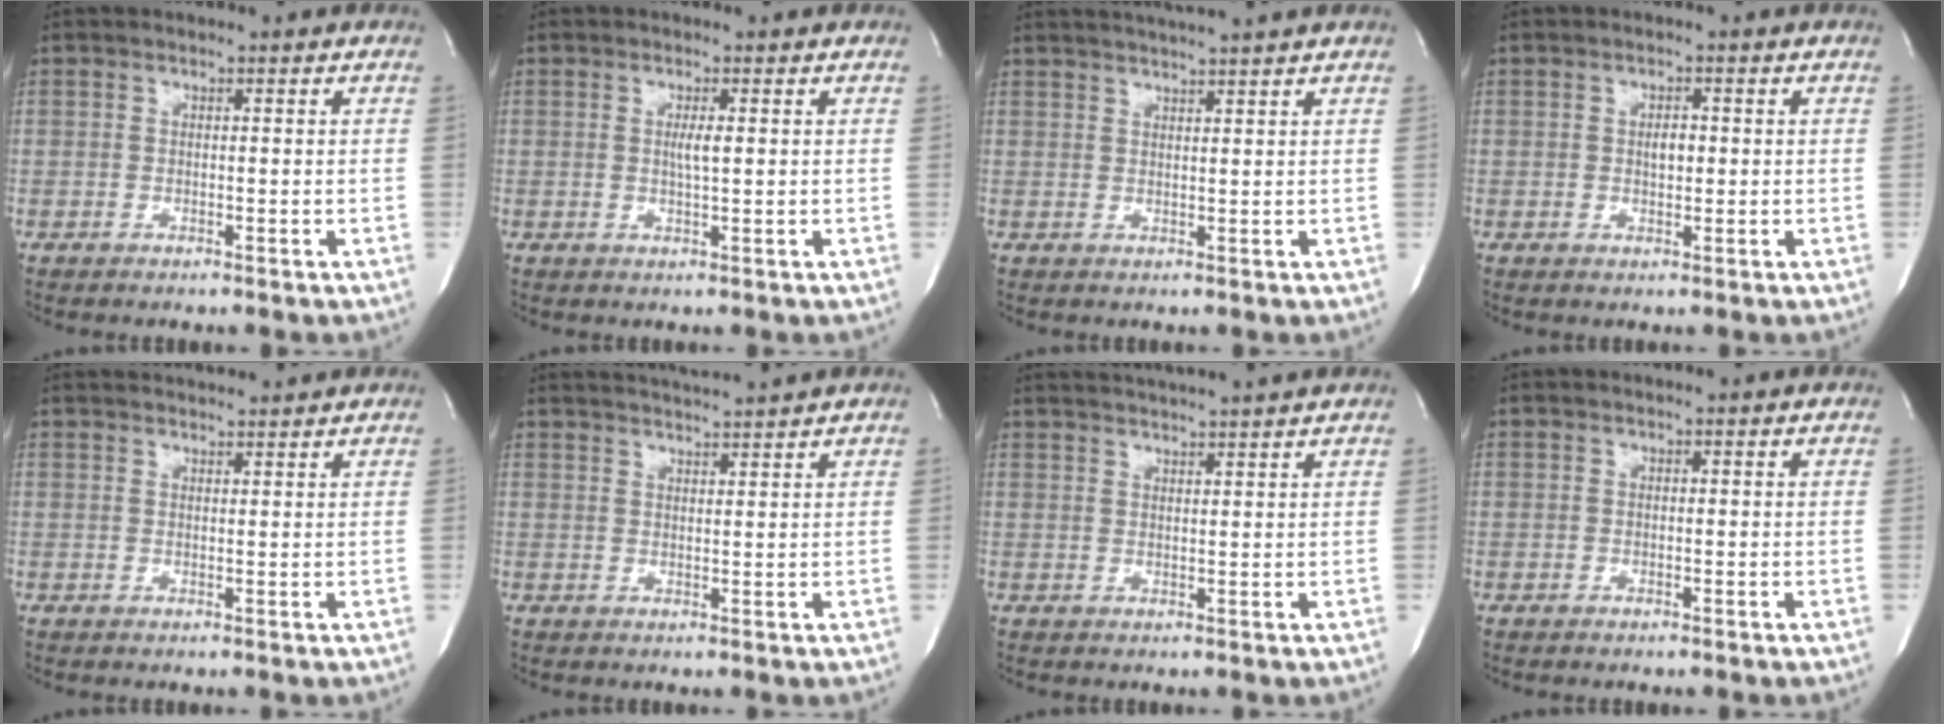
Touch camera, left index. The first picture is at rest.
{"total": 1.9, "force": [0.1, 0.0, 1.9], "torque": [-0.038, -0.003, 0.002]}
{"total": 5.7, "force": [5.1, -1.2, 2.2], "torque": [-0.035, 0.011, 0.073]}
{"total": 1.9, "force": [-0.1, 0.9, 1.7], "torque": [-0.028, -0.001, -0.001]}
{"total": 4.4, "force": [4.4, 0.0, 0.7], "torque": [-0.013, 0.021, 0.060]}
{"total": 5.2, "force": [4.9, -1.2, 1.3], "torque": [-0.024, 0.006, 0.077]}
{"total": 7.3, "force": [6.8, -1.1, 2.5], "torque": [-0.042, 0.017, 0.097]}
{"total": 0.0}